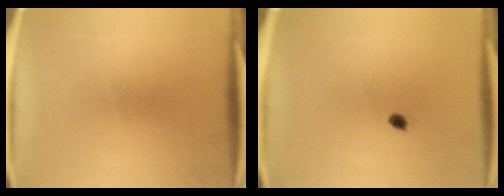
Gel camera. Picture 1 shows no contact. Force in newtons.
{"total": 1.1}